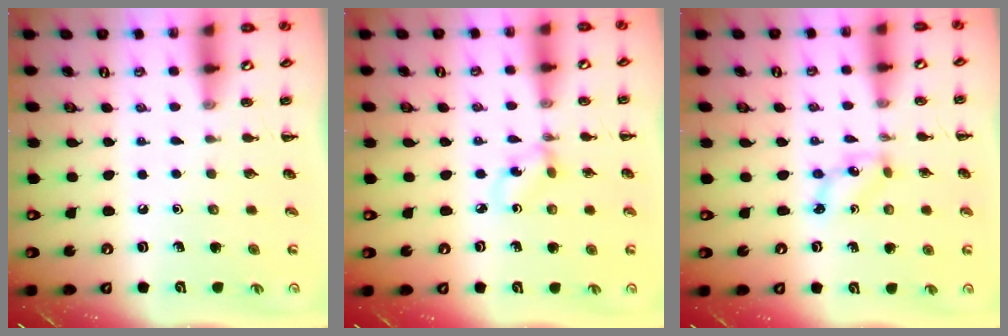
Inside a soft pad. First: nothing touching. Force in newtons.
{"total": 1.6, "press": 1.4, "slide": 0.6}
{"total": 2.1, "press": 2.0, "slide": 0.4}